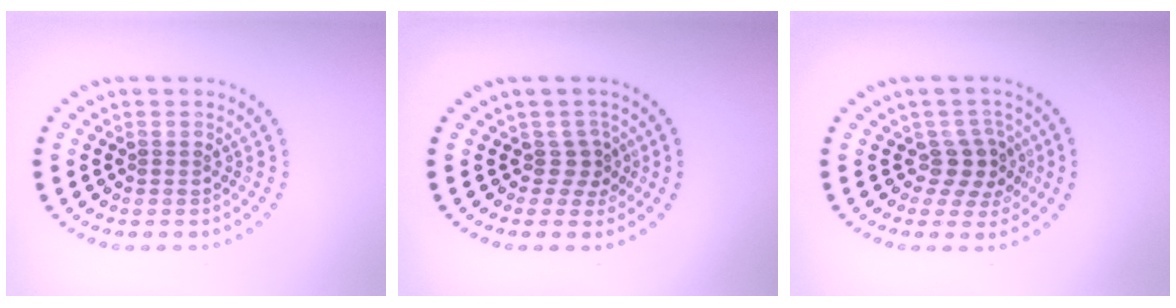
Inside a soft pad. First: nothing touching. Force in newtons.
{"total": 1.8, "press": 1.2, "slide": 1.3}
{"total": 2.8, "press": 2.4, "slide": 1.4}